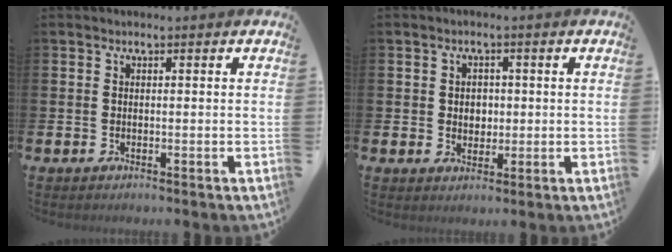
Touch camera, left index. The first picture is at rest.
{"total": 2.4, "force": [0.5, 2.1, 1.1], "torque": [-0.011, 0.005, 0.003]}